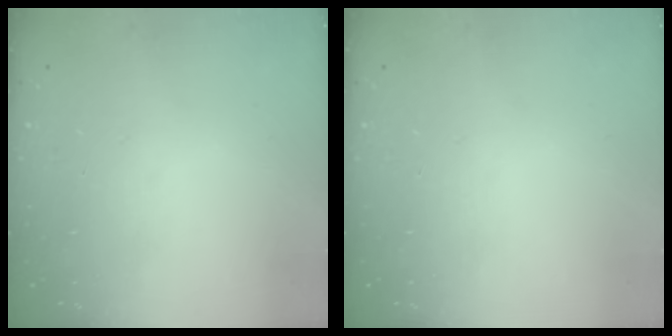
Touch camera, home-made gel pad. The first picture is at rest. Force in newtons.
{"total": 0.0}